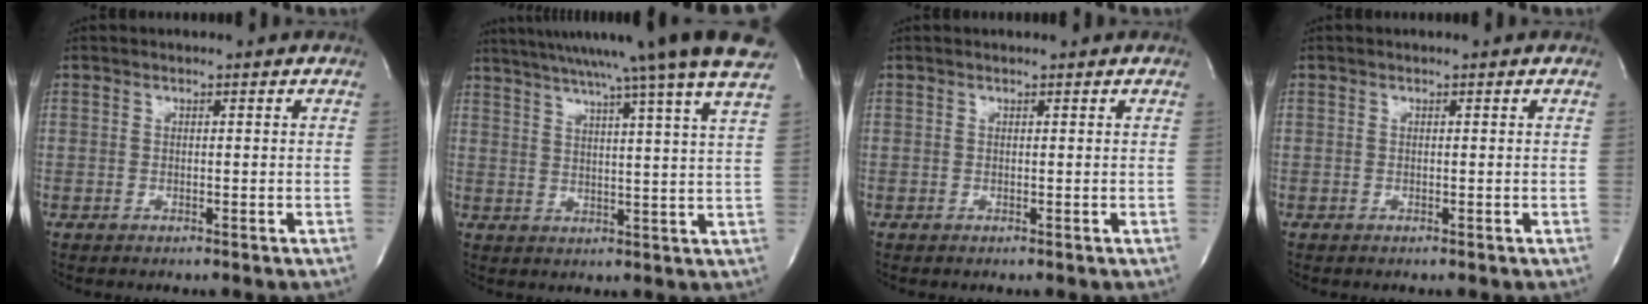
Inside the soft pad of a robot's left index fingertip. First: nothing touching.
{"total": 21.3, "force": [17.5, -1.9, 11.9], "torque": [-0.203, -0.011, 0.229]}
{"total": 0.6, "force": [0.6, 0.0, 0.2], "torque": [-0.004, 0.006, 0.010]}
{"total": 0.0}